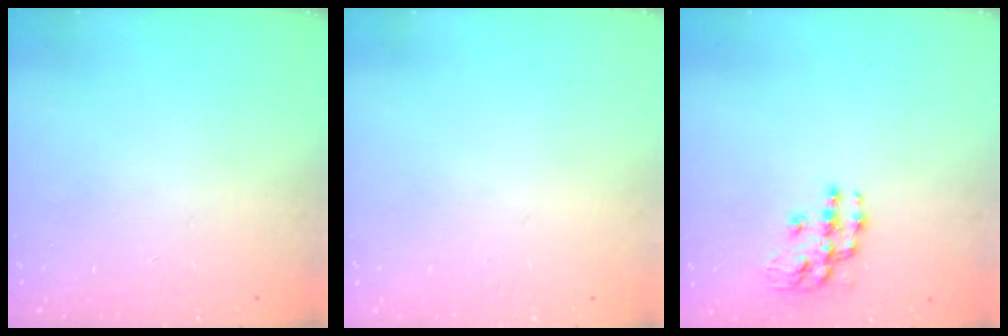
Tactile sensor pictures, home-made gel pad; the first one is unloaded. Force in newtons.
{"total": 0.0}
{"total": 10.4, "press": 10.4, "slide": 0.5}